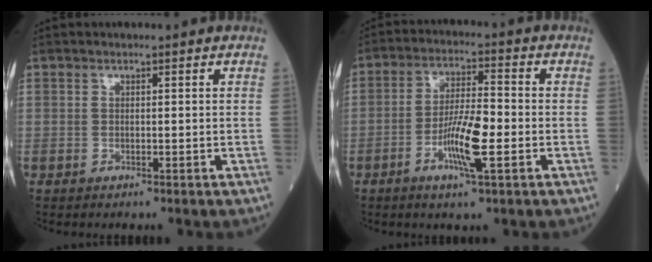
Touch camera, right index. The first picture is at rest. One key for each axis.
{"total": 8.5, "fx": -2.7, "fy": 1.0, "fz": 8.0, "tx": -0.150, "ty": -0.001, "tz": -0.053}